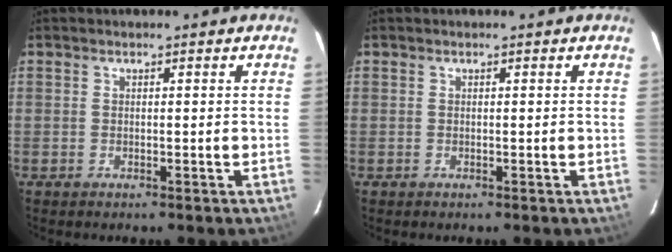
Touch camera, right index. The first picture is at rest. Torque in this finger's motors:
{"motor_torque": [0.00, 0.00, 0.00, 0.00]}